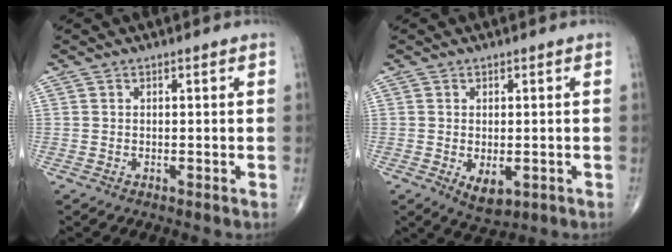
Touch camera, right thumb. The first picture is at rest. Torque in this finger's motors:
{"motor_torque": [-0.44, 0.02, -0.18, -0.01, 0.01]}